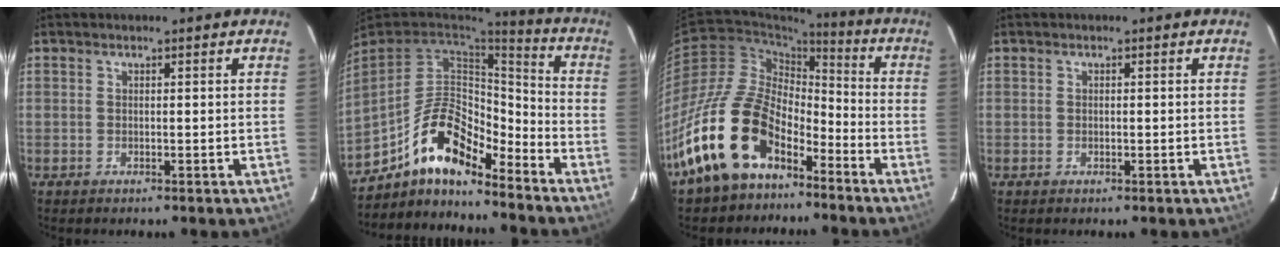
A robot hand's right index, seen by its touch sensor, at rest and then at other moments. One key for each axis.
{"total": 14.9, "fx": -10.8, "fy": 5.5, "fz": 8.8, "tx": -0.177, "ty": 0.012, "tz": -0.201}
{"total": 19.0, "fx": -12.1, "fy": 10.4, "fz": 10.3, "tx": -0.207, "ty": 0.011, "tz": -0.221}
{"total": 0.0}